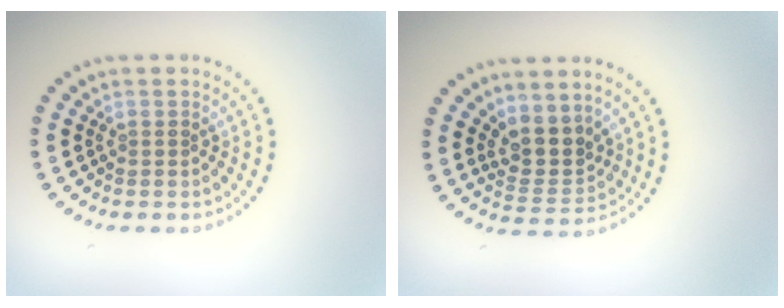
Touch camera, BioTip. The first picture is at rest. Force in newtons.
{"total": 3.2, "press": 2.5, "slide": 1.9}